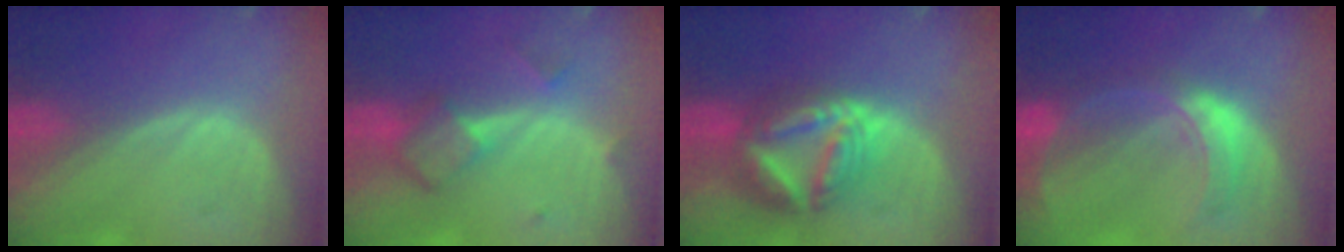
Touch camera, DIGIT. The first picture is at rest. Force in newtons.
{"total": 5.9, "press": 5.1, "slide": 3.0}
{"total": 9.0, "press": 9.0, "slide": 0.9}
{"total": 7.6, "press": 6.6, "slide": 3.8}